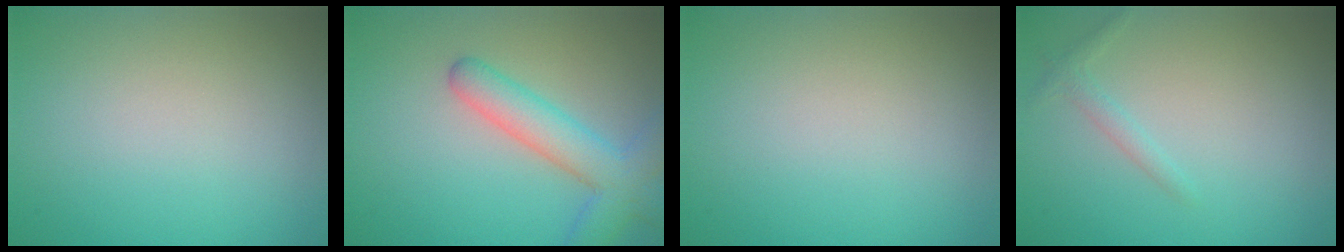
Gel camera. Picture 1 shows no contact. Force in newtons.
{"total": 4.9, "press": 4.9, "slide": 0.3}
{"total": 0.0}
{"total": 1.1, "press": 1.1, "slide": 0.0}